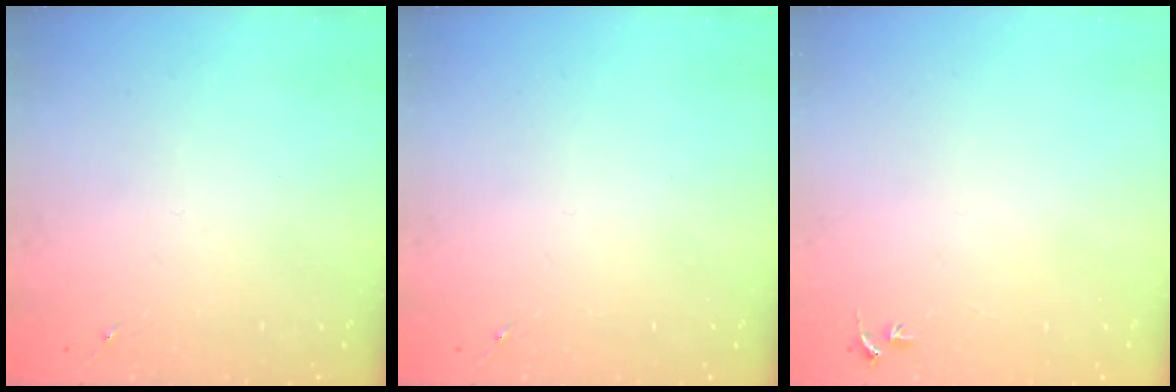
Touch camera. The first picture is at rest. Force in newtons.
{"total": 0.0}
{"total": 3.1, "press": 3.1, "slide": 0.3}